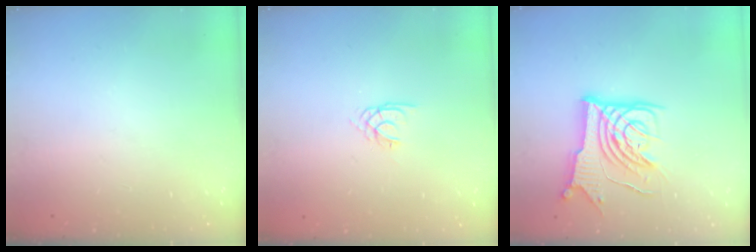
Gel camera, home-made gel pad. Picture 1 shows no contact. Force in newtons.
{"total": 1.7, "press": 1.7, "slide": 0.1}
{"total": 13.6, "press": 13.5, "slide": 1.8}